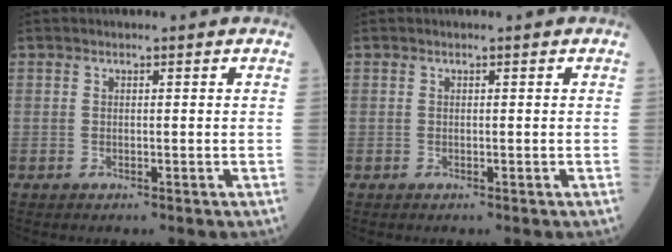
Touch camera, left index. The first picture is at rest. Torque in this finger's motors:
{"motor_torque": [-0.03, 0.02, 0.00, 0.00]}